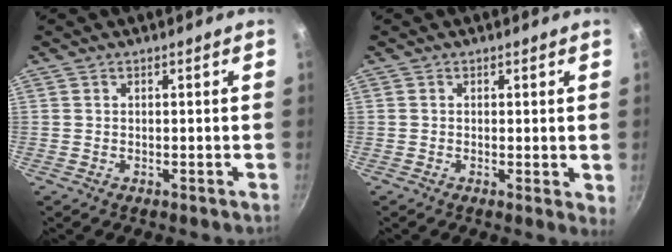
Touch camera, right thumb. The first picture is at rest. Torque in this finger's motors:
{"motor_torque": [0.12, 0.47, -0.05, -0.05, 0.06]}